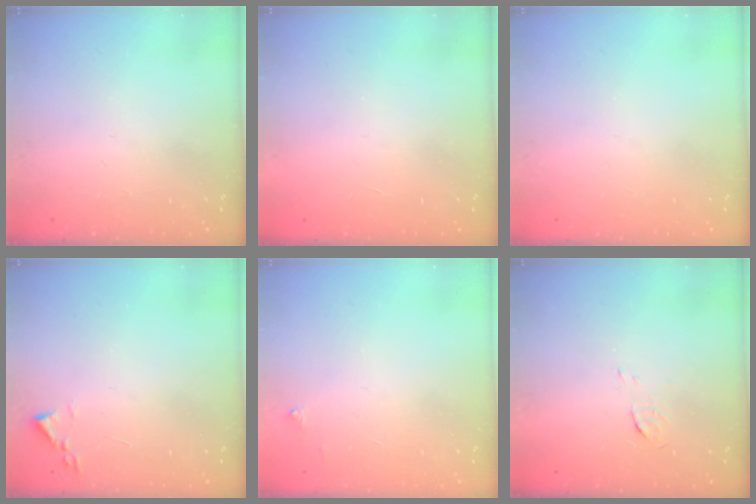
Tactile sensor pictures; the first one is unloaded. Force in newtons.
{"total": 1.7, "press": 1.7, "slide": 0.1}
{"total": 0.0}
{"total": 1.9, "press": 1.8, "slide": 0.3}
{"total": 2.5, "press": 2.5, "slide": 0.4}
{"total": 3.9, "press": 3.7, "slide": 1.2}